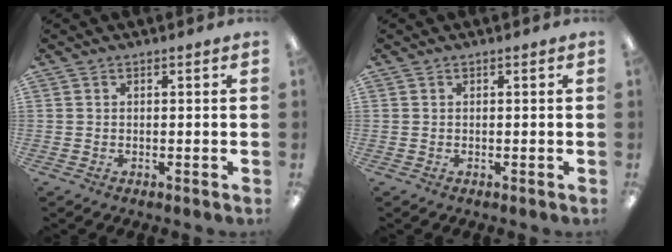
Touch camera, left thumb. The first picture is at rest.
{"total": 0.0}